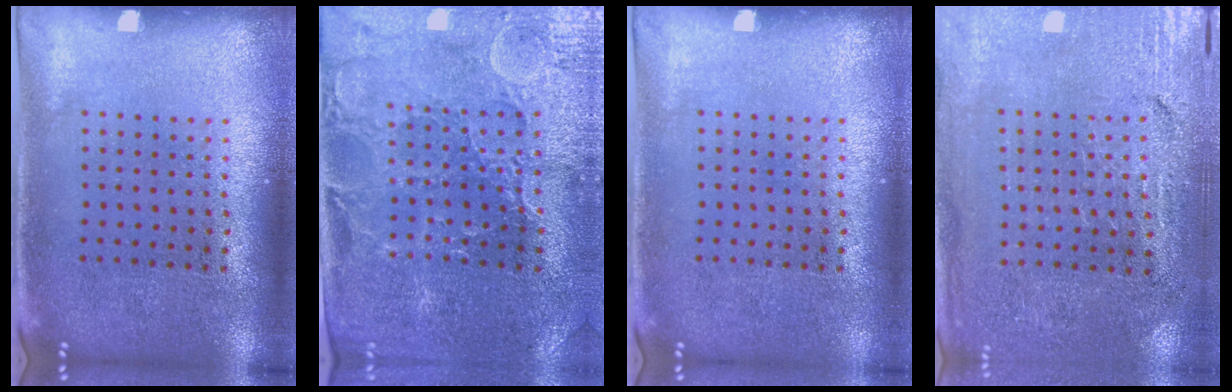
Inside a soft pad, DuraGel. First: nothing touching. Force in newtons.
{"total": 1.9, "press": 1.8, "slide": 0.5}
{"total": 0.0}
{"total": 3.1, "press": 2.9, "slide": 0.8}